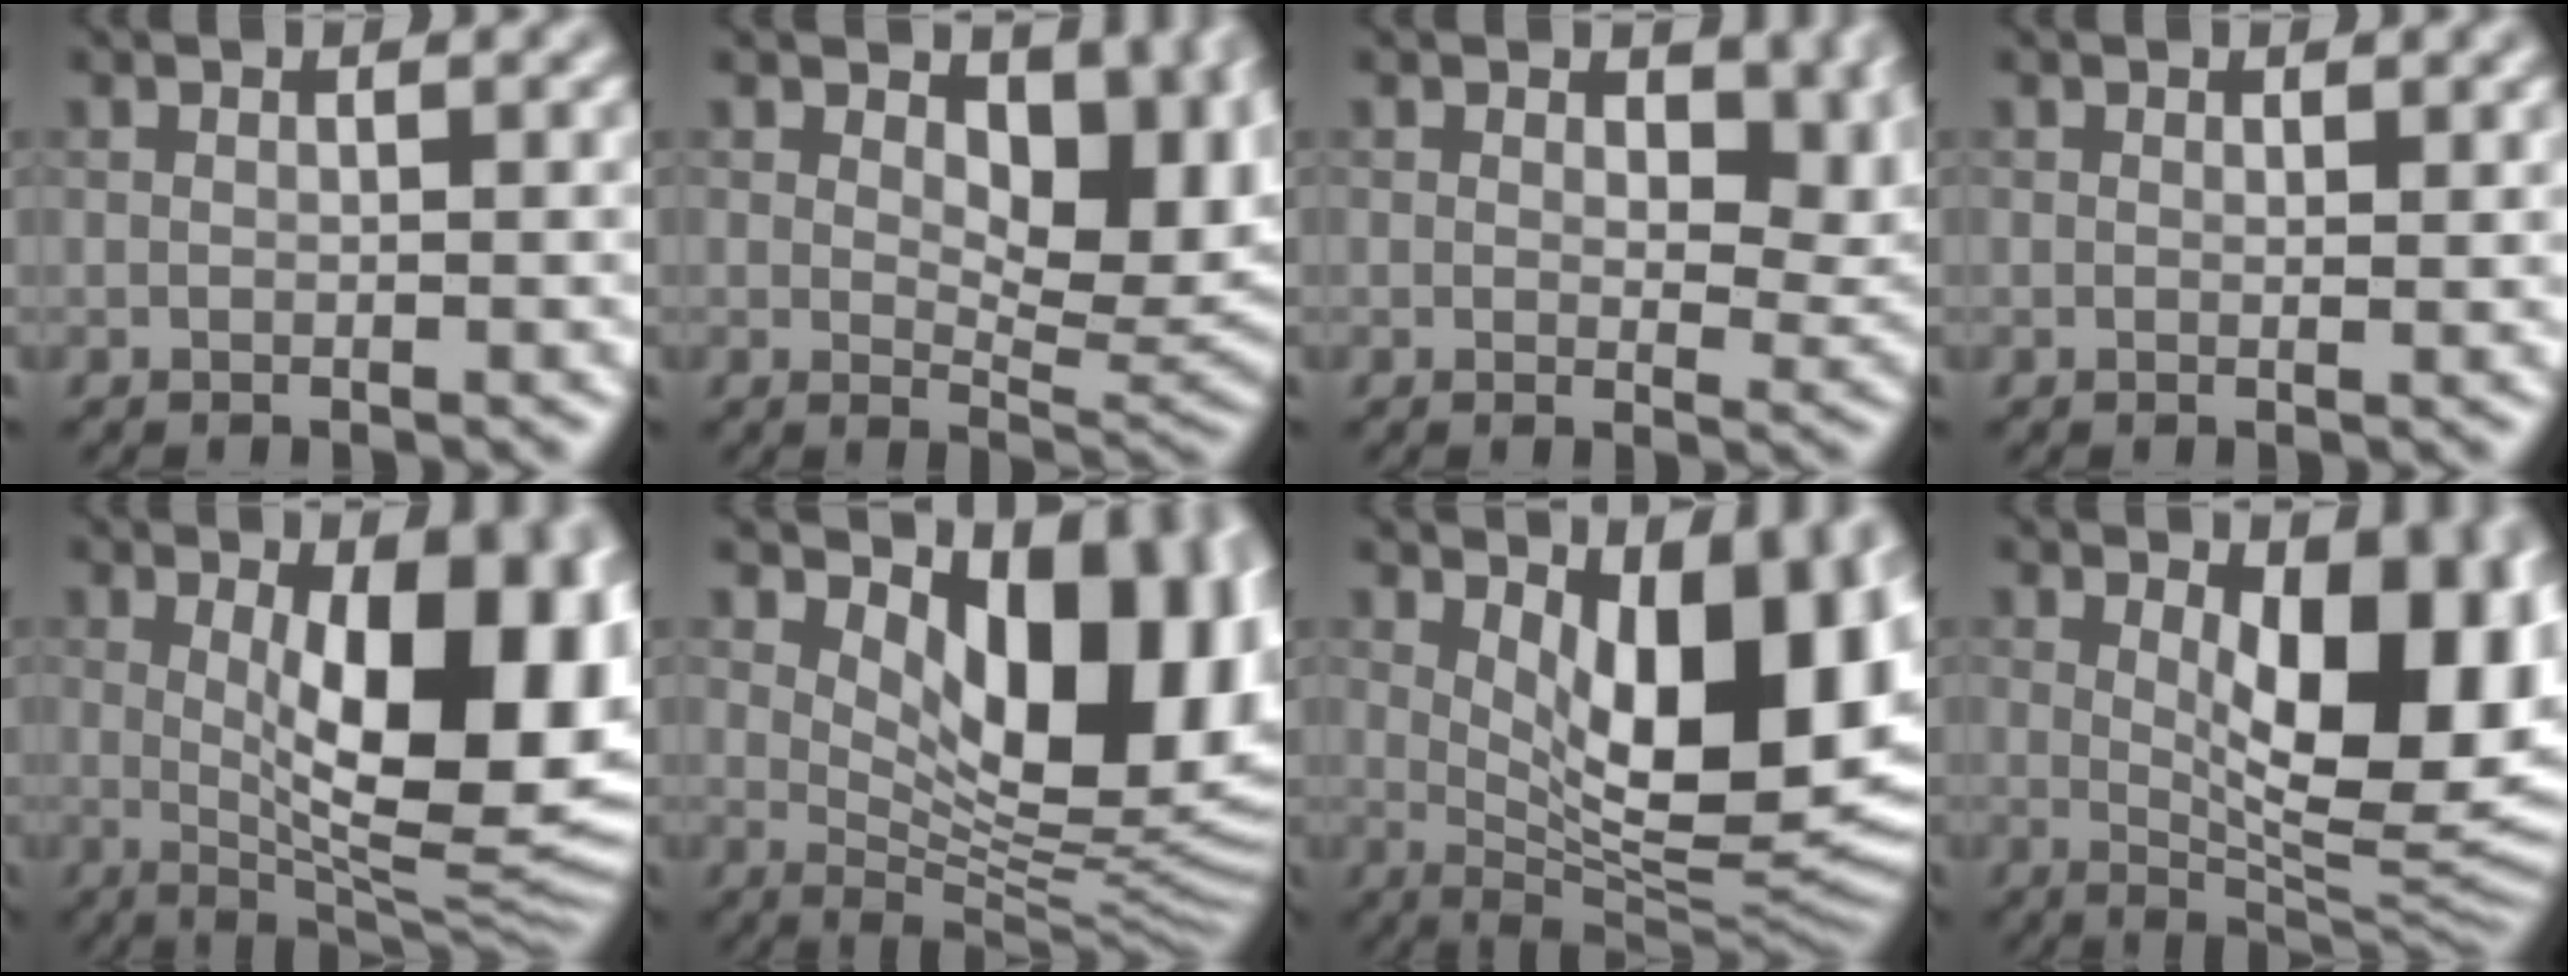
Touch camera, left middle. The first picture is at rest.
{"total": 9.1, "force": [2.8, 5.0, 7.1], "torque": [-0.101, -0.016, 0.046]}
{"total": 5.0, "force": [1.6, 3.0, 3.7], "torque": [-0.047, -0.010, 0.022]}
{"total": 0.5, "force": [0.4, 0.2, 0.3], "torque": [-0.003, -0.004, 0.006]}
{"total": 13.4, "force": [1.7, 5.1, 12.3], "torque": [-0.147, -0.001, 0.026]}
{"total": 13.6, "force": [4.0, 7.1, 10.9], "torque": [-0.134, -0.009, 0.076]}
{"total": 11.9, "force": [2.9, 5.1, 10.3], "torque": [-0.127, -0.003, 0.050]}
{"total": 11.8, "force": [2.1, 5.3, 10.3], "torque": [-0.122, -0.008, 0.039]}